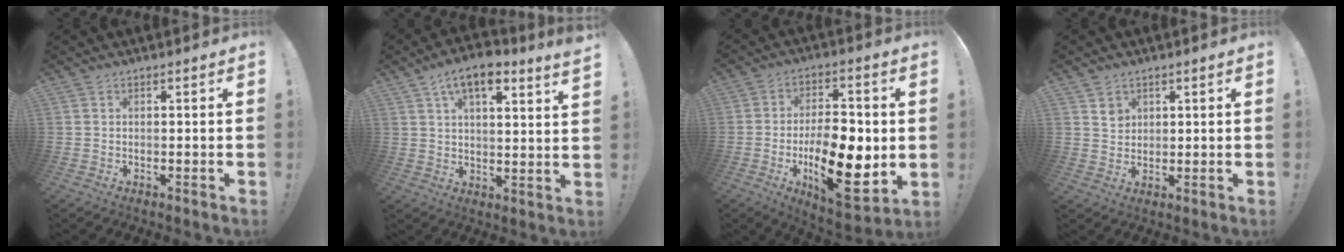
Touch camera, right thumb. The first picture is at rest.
{"total": 9.8, "force": [6.2, 2.8, 7.0], "torque": [-0.118, -0.025, 0.110]}
{"total": 20.7, "force": [-3.7, 10.0, 17.7], "torque": [-0.289, 0.008, -0.052]}
{"total": 3.8, "force": [2.4, 2.9, 0.6], "torque": [0.004, -0.017, 0.041]}